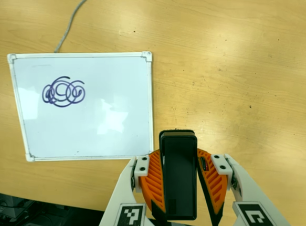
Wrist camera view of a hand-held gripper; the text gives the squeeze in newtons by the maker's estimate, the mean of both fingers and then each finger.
{"total": 7.9, "left": 5.9, "right": 9.9}